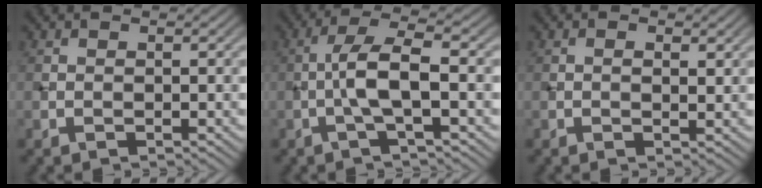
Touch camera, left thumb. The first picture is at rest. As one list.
[{"total": 5.3, "force": [-0.9, 1.0, 5.1], "torque": [-0.099, 0.018, -0.027]}, {"total": 1.4, "force": [0.4, 0.6, 1.1], "torque": [-0.016, -0.003, 0.008]}]